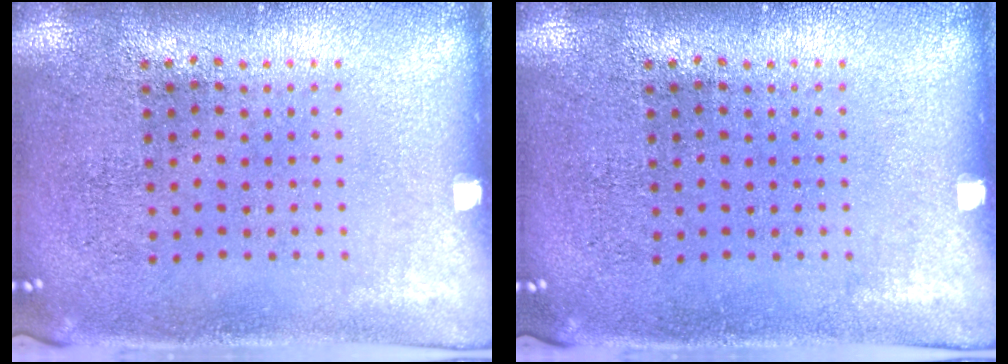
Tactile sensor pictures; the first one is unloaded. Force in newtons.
{"total": 0.0}